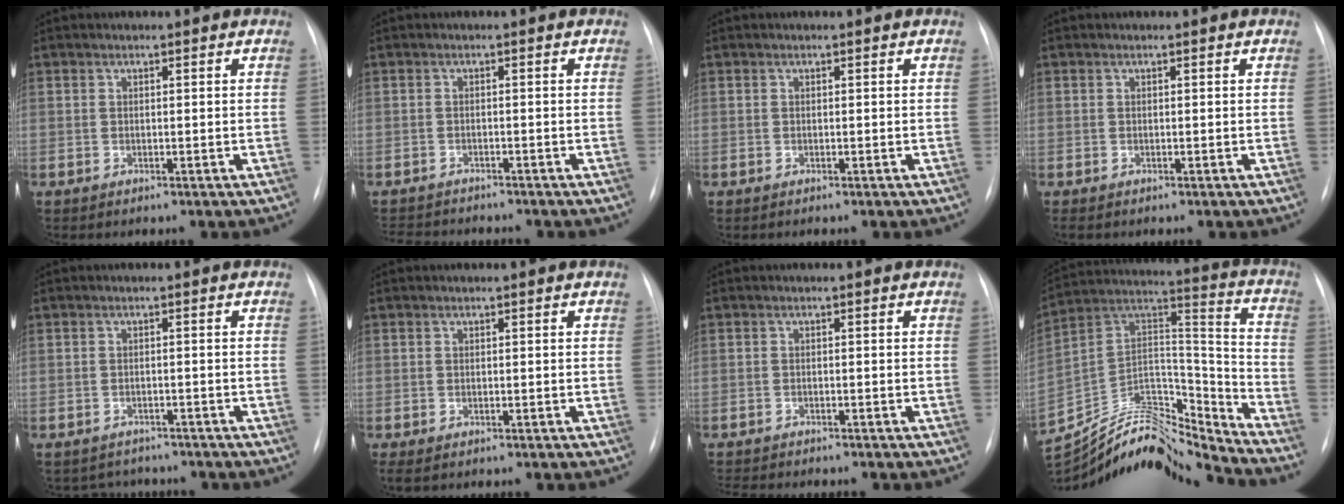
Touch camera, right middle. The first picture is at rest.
{"total": 6.7, "force": [-6.3, 1.1, 1.9], "torque": [-0.025, -0.004, -0.092]}
{"total": 0.0}
{"total": 0.0}
{"total": 4.0, "force": [-3.7, 1.5, -0.2], "torque": [0.005, 0.007, -0.047]}
{"total": 0.6, "force": [-0.2, 0.1, 0.5], "torque": [-0.007, -0.004, 0.001]}
{"total": 4.3, "force": [-4.0, 0.2, 1.5], "torque": [-0.016, -0.007, -0.060]}
{"total": 21.7, "force": [-21.0, 2.4, 5.2], "torque": [-0.105, 0.060, -0.354]}